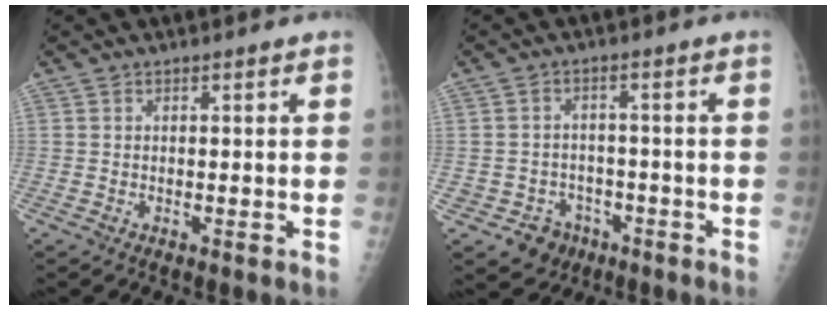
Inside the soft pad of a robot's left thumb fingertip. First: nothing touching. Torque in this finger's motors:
{"motor_torque": [-0.19, 0.21, 0.14, 0.09, 0.00]}